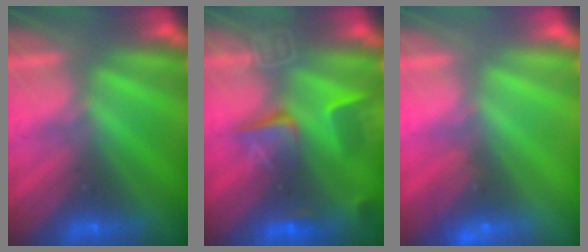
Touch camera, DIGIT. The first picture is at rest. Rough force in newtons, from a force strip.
{"total": 7.5}
{"total": 2.5}